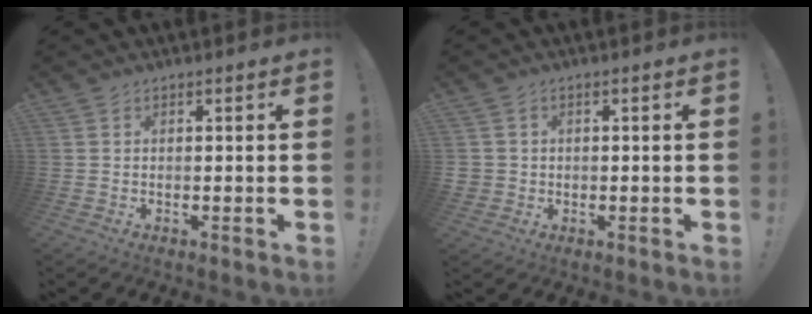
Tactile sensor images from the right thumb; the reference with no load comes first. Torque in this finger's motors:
{"motor_torque": [-0.22, -0.12, -0.22, 0.16, 0.00]}